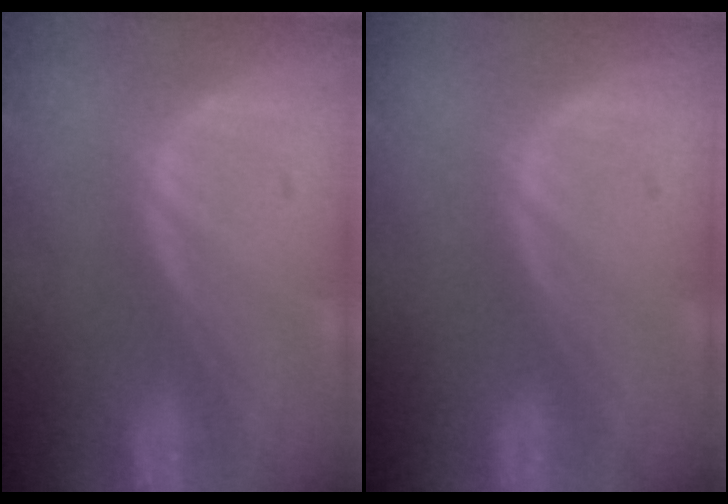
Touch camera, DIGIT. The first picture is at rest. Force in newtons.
{"total": 0.0}